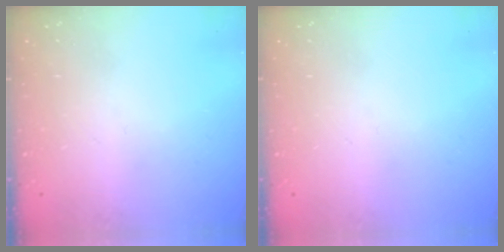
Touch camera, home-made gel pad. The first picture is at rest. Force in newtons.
{"total": 0.0}